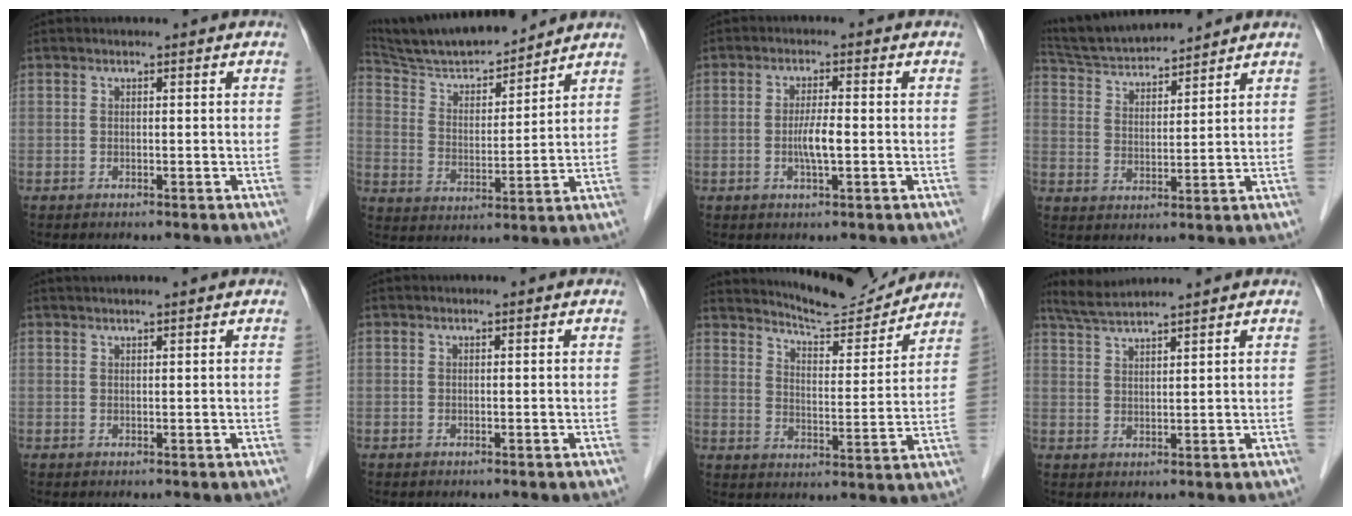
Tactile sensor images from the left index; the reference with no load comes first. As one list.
[{"total": 13.9, "force": [13.1, 1.6, 4.6], "torque": [-0.088, 0.005, 0.230]}, {"total": 3.6, "force": [-0.8, 0.4, 3.5], "torque": [-0.070, -0.005, -0.015]}, {"total": 11.6, "force": [11.0, 1.2, 3.6], "torque": [-0.073, 0.020, 0.198]}, {"total": 3.0, "force": [2.6, -0.3, 1.4], "torque": [-0.014, 0.025, 0.040]}, {"total": 0.0}, {"total": 12.1, "force": [11.8, 0.8, 2.5], "torque": [-0.043, -0.010, 0.171]}, {"total": 5.1, "force": [4.7, -0.9, 1.8], "torque": [-0.037, 0.022, 0.092]}]